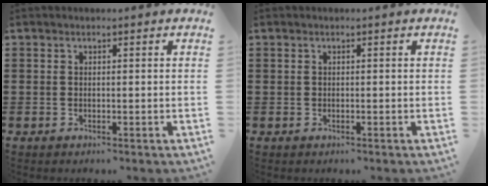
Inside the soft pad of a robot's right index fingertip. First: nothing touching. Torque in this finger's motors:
{"motor_torque": [-0.29, 0.28, -0.04, 0.00]}